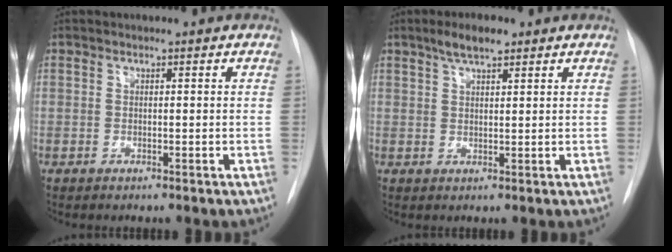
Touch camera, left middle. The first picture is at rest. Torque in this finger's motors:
{"motor_torque": [0.21, -0.20, 0.04, 0.02]}